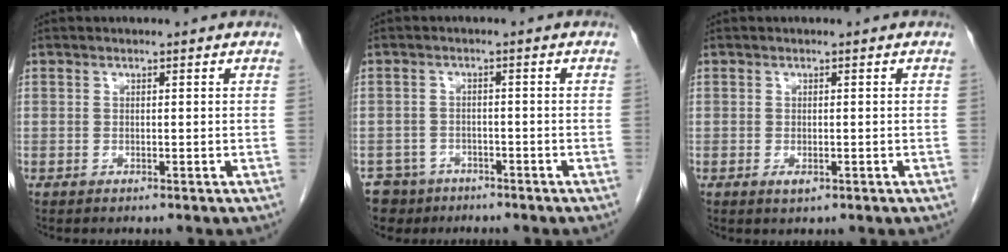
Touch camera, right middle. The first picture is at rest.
{"total": 5.5, "force": [-4.1, 3.7, -0.2], "torque": [0.003, 0.002, -0.068]}
{"total": 1.3, "force": [-0.5, 0.6, 1.0], "torque": [-0.017, -0.003, -0.003]}